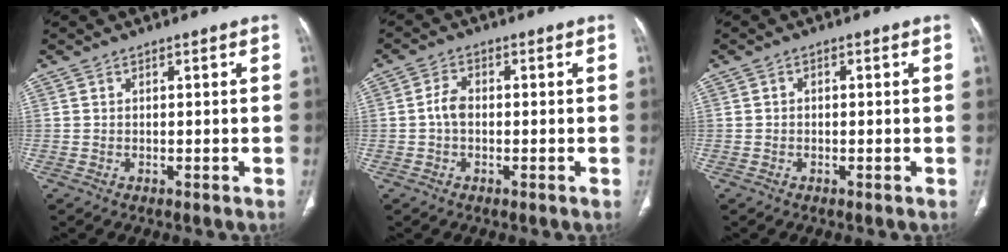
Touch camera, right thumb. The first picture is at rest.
{"total": 3.0, "force": [-0.4, 2.0, 2.2], "torque": [-0.040, 0.007, -0.015]}
{"total": 0.6, "force": [-0.1, 0.5, 0.3], "torque": [-0.002, 0.002, -0.007]}